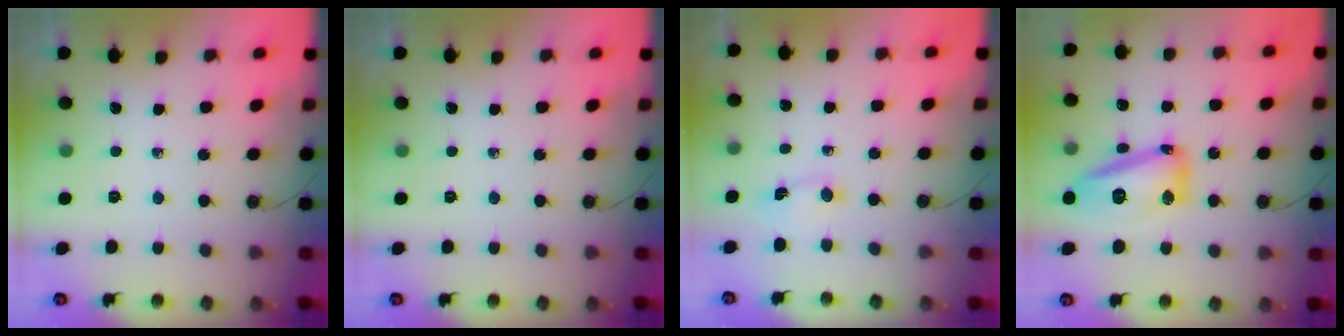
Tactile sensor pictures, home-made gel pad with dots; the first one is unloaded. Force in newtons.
{"total": 0.0}
{"total": 1.1, "press": 1.0, "slide": 0.5}
{"total": 14.9, "press": 14.8, "slide": 1.1}